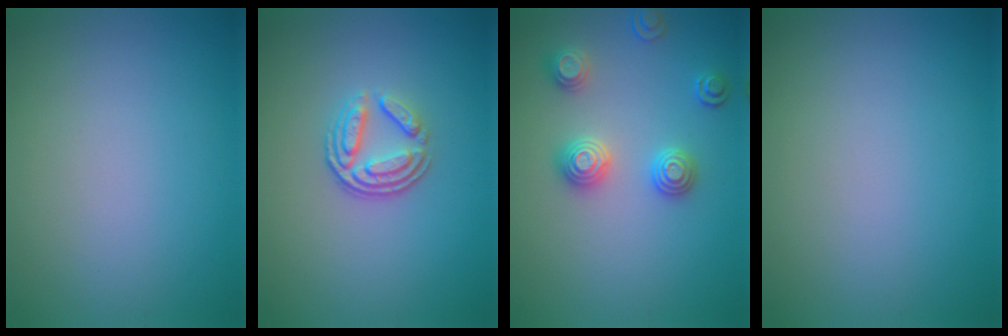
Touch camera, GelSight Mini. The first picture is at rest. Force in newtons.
{"total": 3.5, "press": 2.6, "slide": 2.3}
{"total": 3.0, "press": 2.9, "slide": 0.6}
{"total": 0.0}